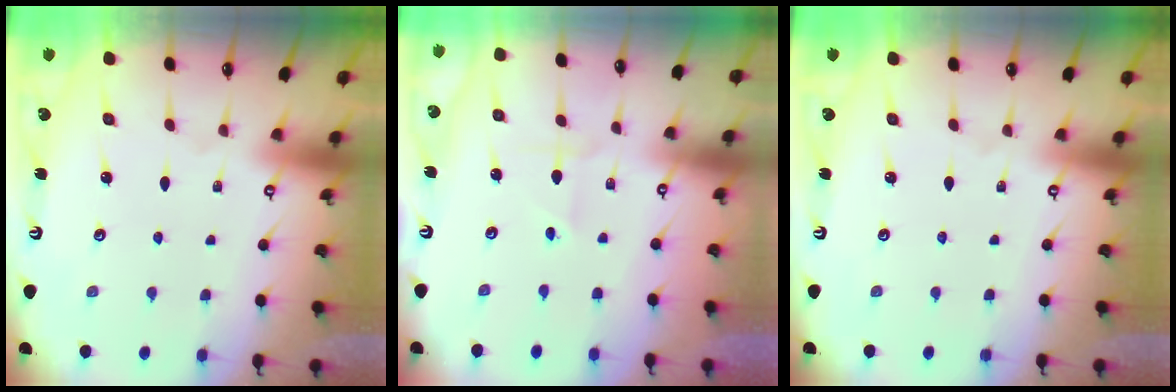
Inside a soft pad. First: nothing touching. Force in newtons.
{"total": 2.3, "press": 2.3, "slide": 0.2}
{"total": 0.0}